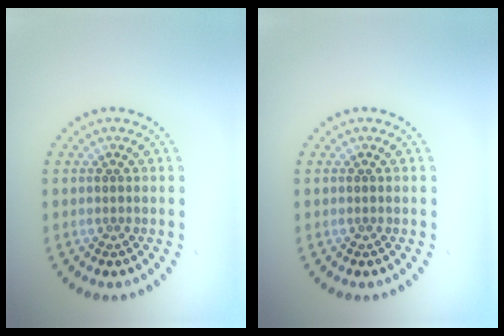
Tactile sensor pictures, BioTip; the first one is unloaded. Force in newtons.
{"total": 0.0}